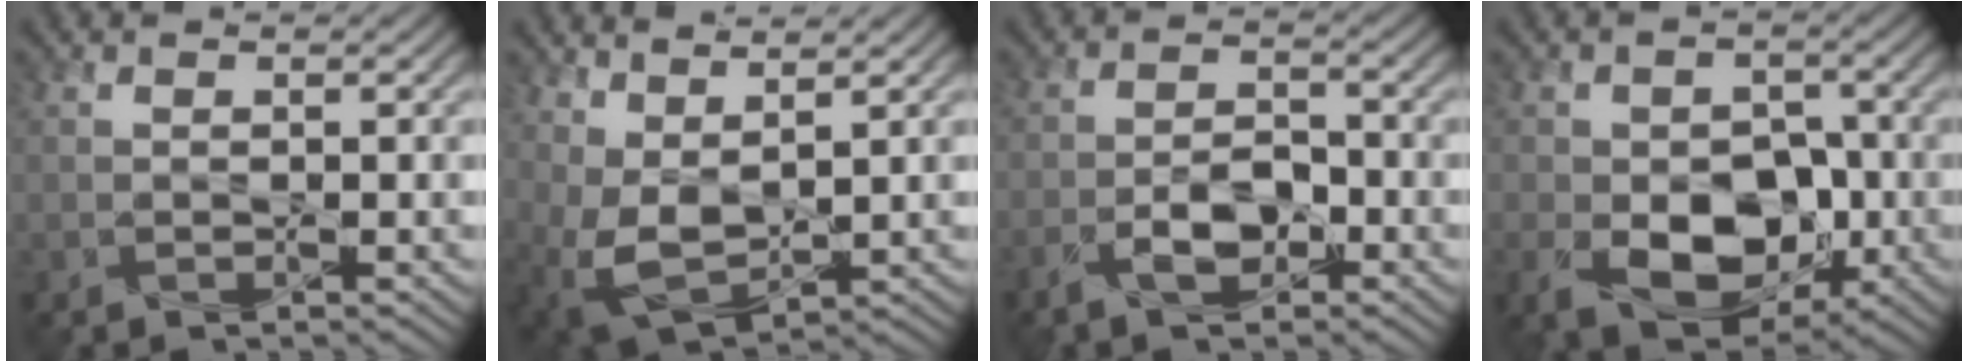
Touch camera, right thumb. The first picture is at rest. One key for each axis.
{"total": 6.8, "fx": 3.0, "fy": 3.6, "fz": 4.9, "tx": -0.133, "ty": -0.005, "tz": 0.061}
{"total": 5.3, "fx": -2.8, "fy": 2.4, "fz": 3.8, "tx": -0.075, "ty": 0.002, "tz": -0.057}
{"total": 10.1, "fx": -2.9, "fy": 7.0, "fz": 6.7, "tx": -0.127, "ty": -0.031, "tz": -0.041}